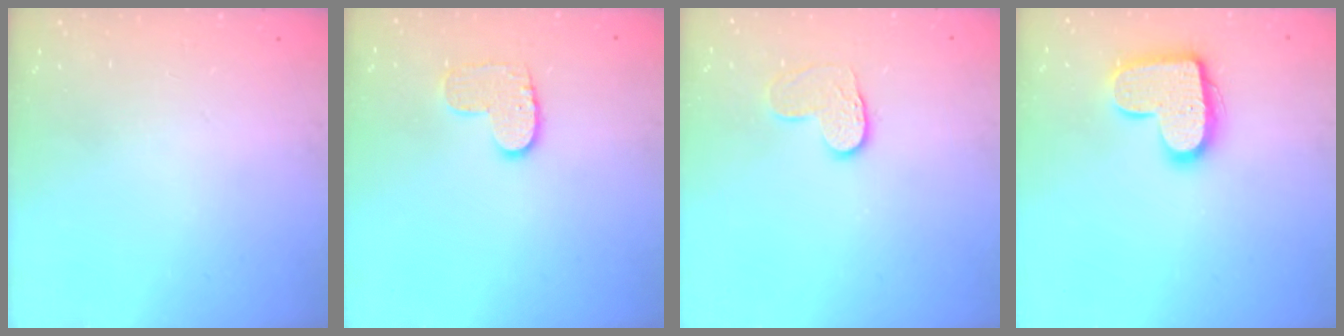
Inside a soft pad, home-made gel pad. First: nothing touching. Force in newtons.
{"total": 7.9, "press": 7.9, "slide": 0.3}
{"total": 7.6, "press": 7.6, "slide": 0.4}
{"total": 14.5, "press": 14.5, "slide": 0.8}